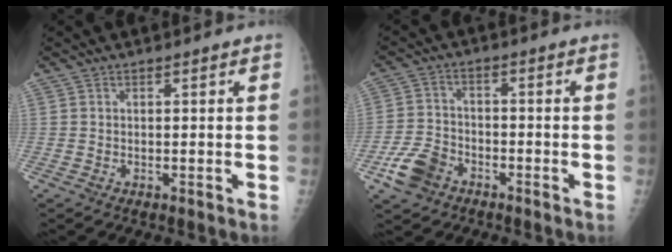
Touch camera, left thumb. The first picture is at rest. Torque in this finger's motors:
{"motor_torque": [-0.13, 0.14, 0.04, -0.03, 0.02]}